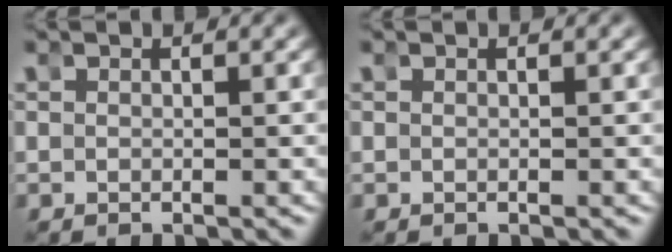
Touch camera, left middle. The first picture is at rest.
{"total": 0.0}